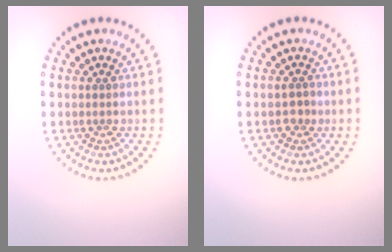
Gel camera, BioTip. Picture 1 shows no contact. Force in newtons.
{"total": 1.2, "press": 1.1, "slide": 0.4}